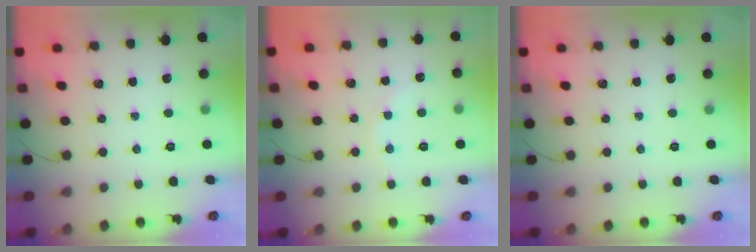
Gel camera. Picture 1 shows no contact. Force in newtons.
{"total": 5.7, "press": 5.4, "slide": 1.6}
{"total": 0.0}